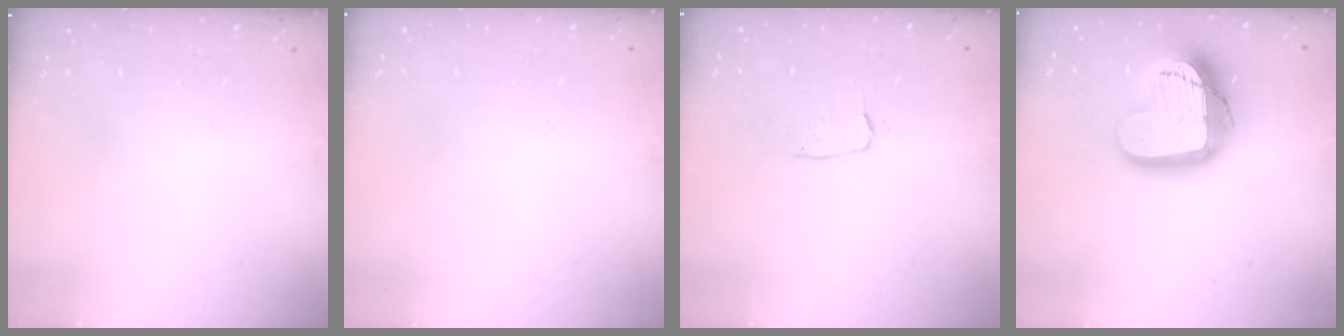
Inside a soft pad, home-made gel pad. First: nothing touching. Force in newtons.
{"total": 0.0}
{"total": 2.9, "press": 2.9, "slide": 0.2}
{"total": 19.5, "press": 19.4, "slide": 1.4}